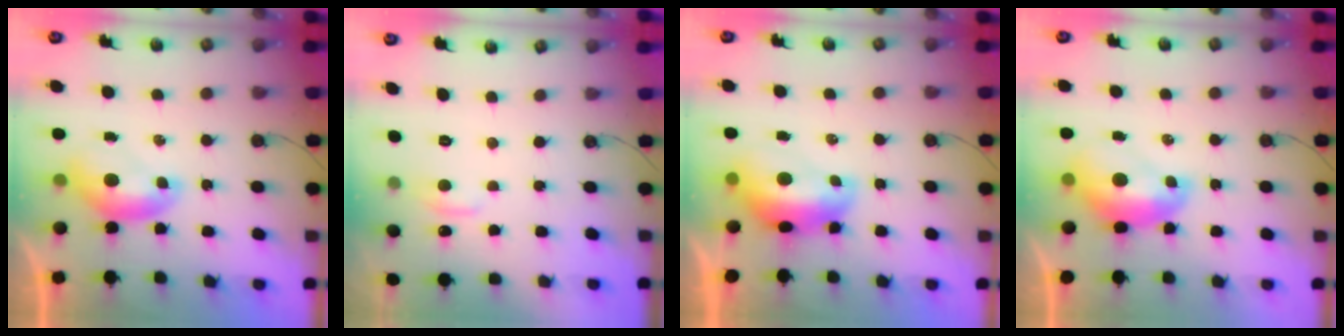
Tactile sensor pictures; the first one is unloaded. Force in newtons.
{"total": 0.8, "press": 0.3, "slide": 0.7}
{"total": 2.9, "press": 2.8, "slide": 0.7}
{"total": 2.6, "press": 2.5, "slide": 0.7}